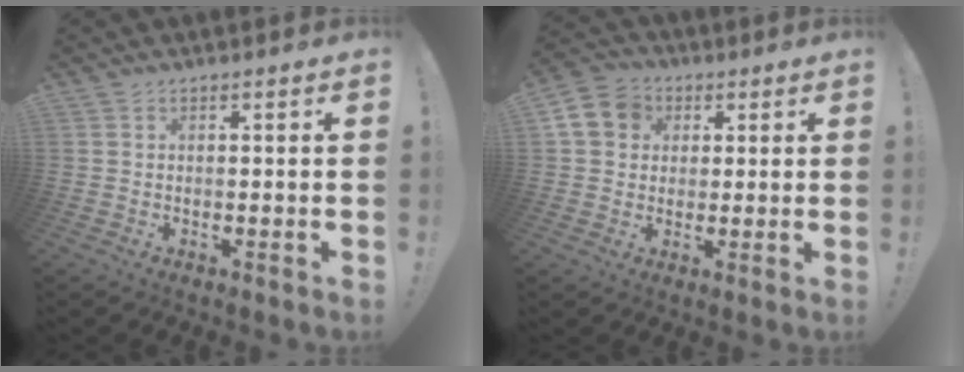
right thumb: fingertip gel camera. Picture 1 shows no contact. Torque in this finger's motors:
{"motor_torque": [0.77, 0.72, 0.60, -0.07, -0.01]}